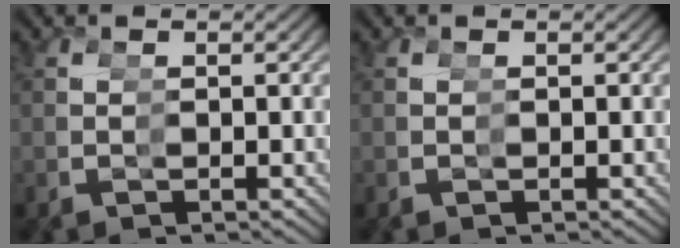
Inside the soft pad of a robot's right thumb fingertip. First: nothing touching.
{"total": 0.0}